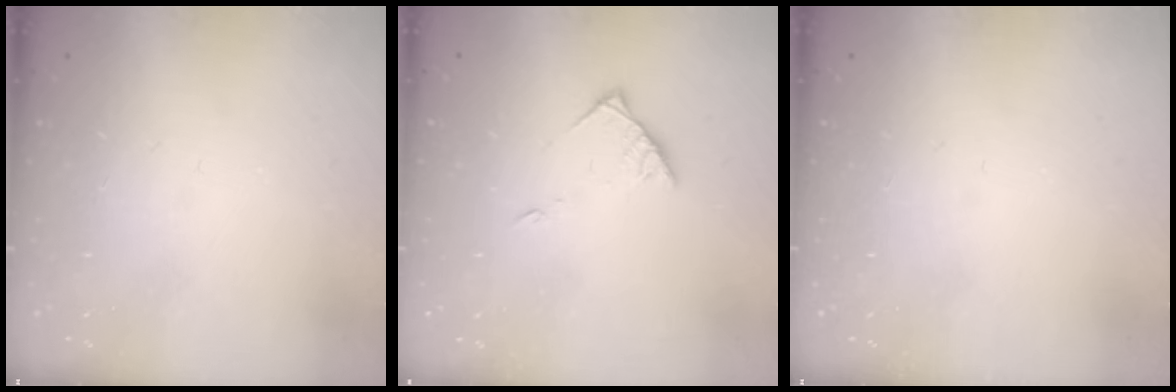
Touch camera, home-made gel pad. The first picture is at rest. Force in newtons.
{"total": 4.2, "press": 4.1, "slide": 0.6}
{"total": 0.0}